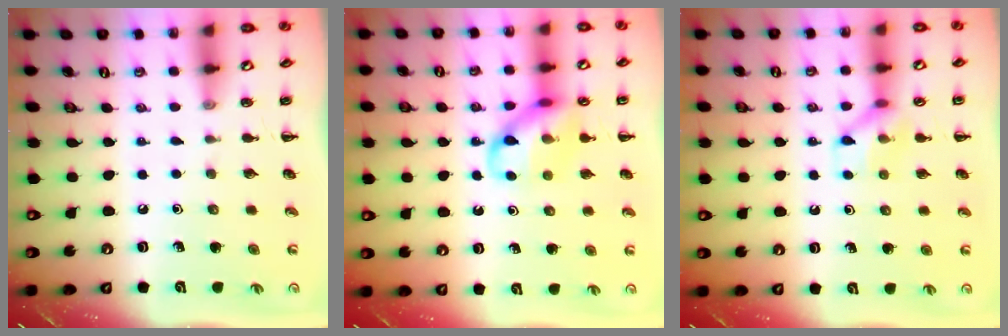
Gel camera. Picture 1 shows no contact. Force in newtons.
{"total": 12.1, "press": 11.9, "slide": 2.0}
{"total": 9.3, "press": 9.3, "slide": 0.6}